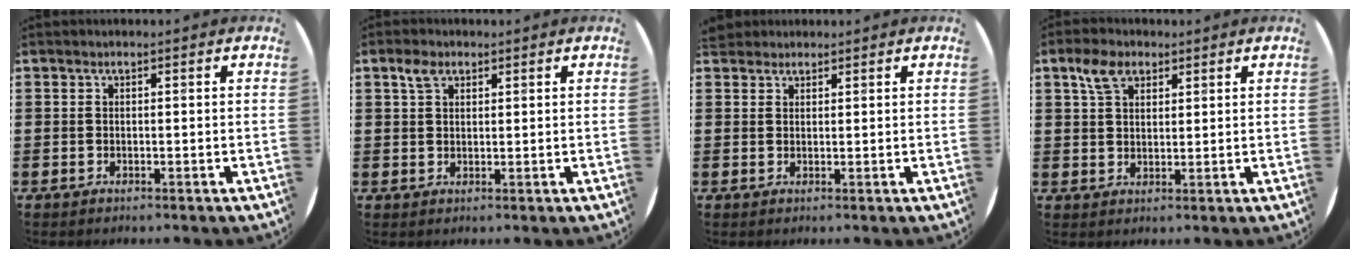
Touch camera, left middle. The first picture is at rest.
{"total": 2.5, "force": [1.6, 1.5, 1.1], "torque": [-0.017, 0.002, 0.028]}
{"total": 1.8, "force": [1.7, 0.7, 0.0], "torque": [0.006, 0.003, 0.032]}
{"total": 4.4, "force": [2.8, 2.5, 2.3], "torque": [-0.044, 0.006, 0.050]}